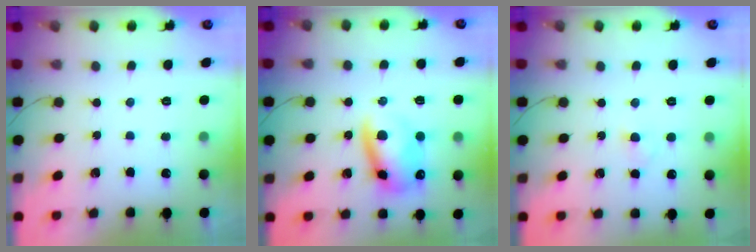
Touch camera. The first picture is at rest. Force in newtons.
{"total": 10.8, "press": 10.5, "slide": 2.5}
{"total": 2.1, "press": 1.8, "slide": 0.9}